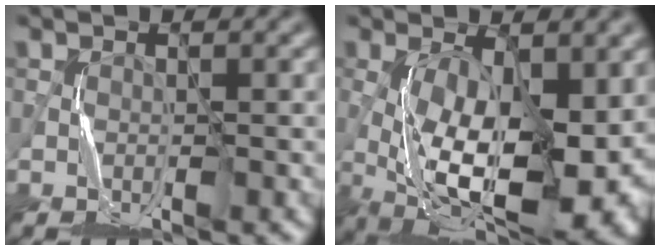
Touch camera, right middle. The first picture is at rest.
{"total": 14.7, "force": [-2.3, 5.9, 13.3], "torque": [-0.224, -0.013, -0.030]}